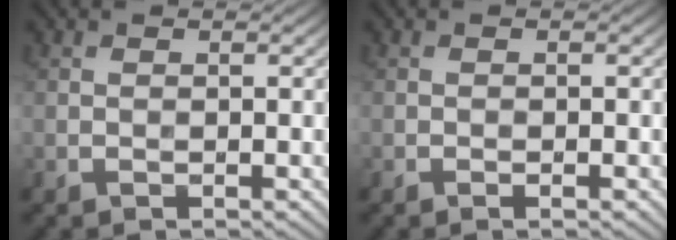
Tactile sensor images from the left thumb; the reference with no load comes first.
{"total": 0.7, "force": [-0.4, 0.1, 0.5], "torque": [-0.009, -0.001, -0.007]}